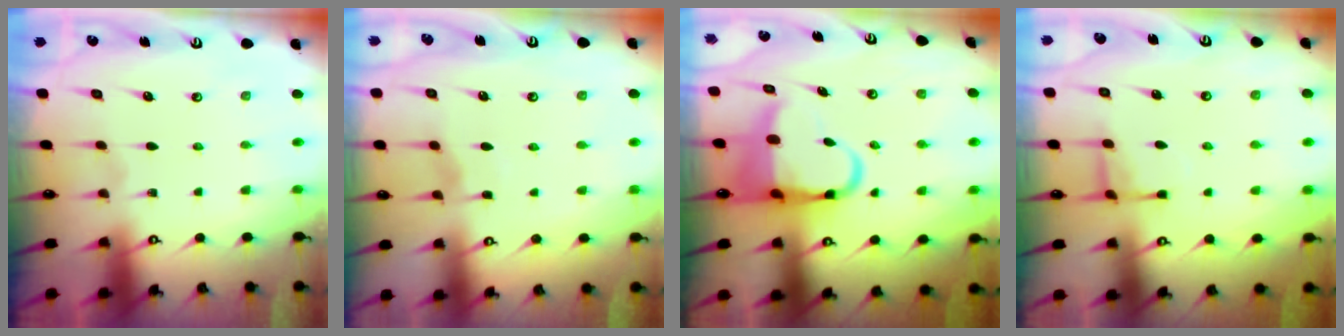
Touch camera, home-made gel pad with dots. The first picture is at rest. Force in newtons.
{"total": 3.8, "press": 3.8, "slide": 0.5}
{"total": 8.8, "press": 8.3, "slide": 2.9}
{"total": 6.5, "press": 6.4, "slide": 0.9}